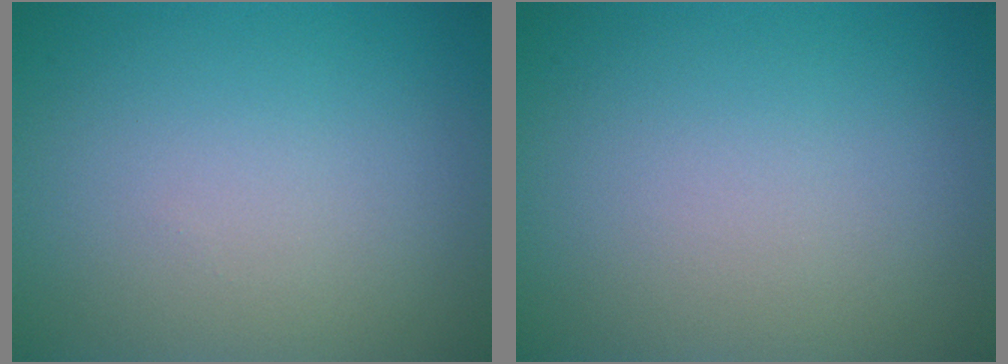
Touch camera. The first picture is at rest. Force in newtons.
{"total": 0.0}